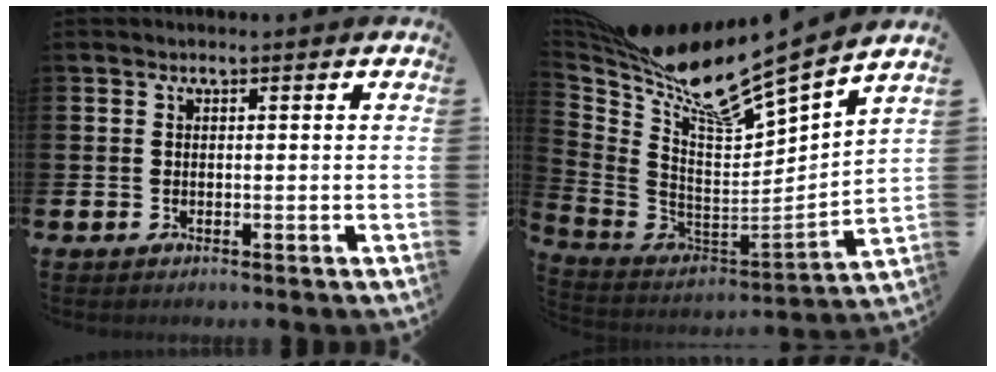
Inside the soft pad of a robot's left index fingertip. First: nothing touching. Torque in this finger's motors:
{"motor_torque": [1.10, -1.04, 0.26, 0.12]}